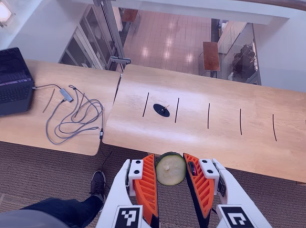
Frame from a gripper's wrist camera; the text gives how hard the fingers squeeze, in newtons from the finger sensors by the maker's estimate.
{"total": 8.9, "left": 8.9, "right": 9.0}